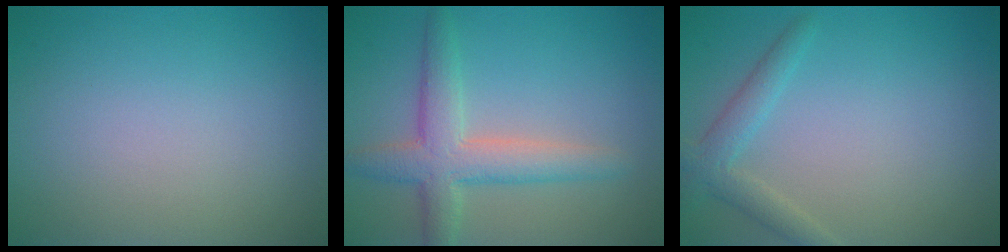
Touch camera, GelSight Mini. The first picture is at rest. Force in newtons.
{"total": 4.7, "press": 4.7, "slide": 0.3}
{"total": 2.4, "press": 2.4, "slide": 0.1}